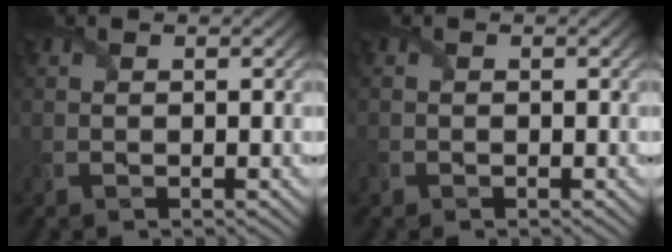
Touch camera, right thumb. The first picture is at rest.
{"total": 0.5, "force": [-0.3, 0.4, 0.0], "torque": [0.000, -0.005, -0.006]}